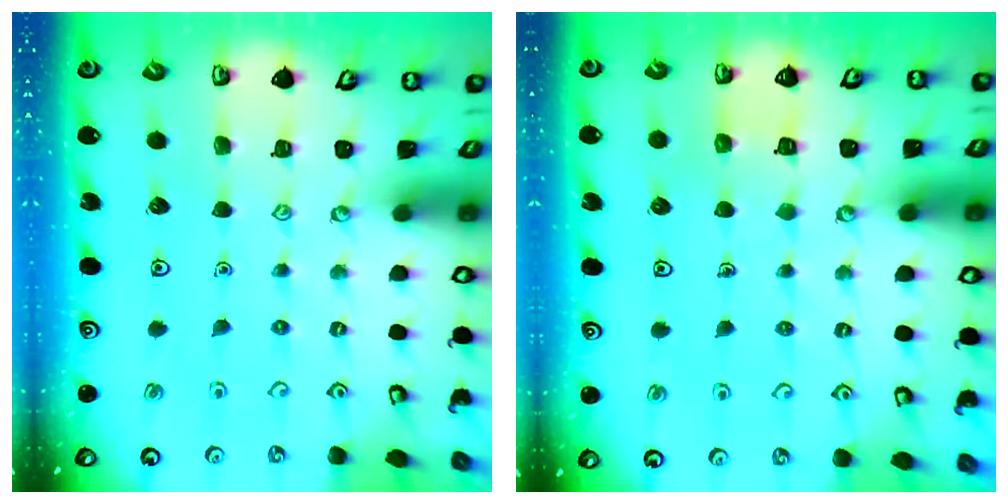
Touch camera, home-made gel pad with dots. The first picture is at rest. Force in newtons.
{"total": 4.4, "press": 4.4, "slide": 0.3}